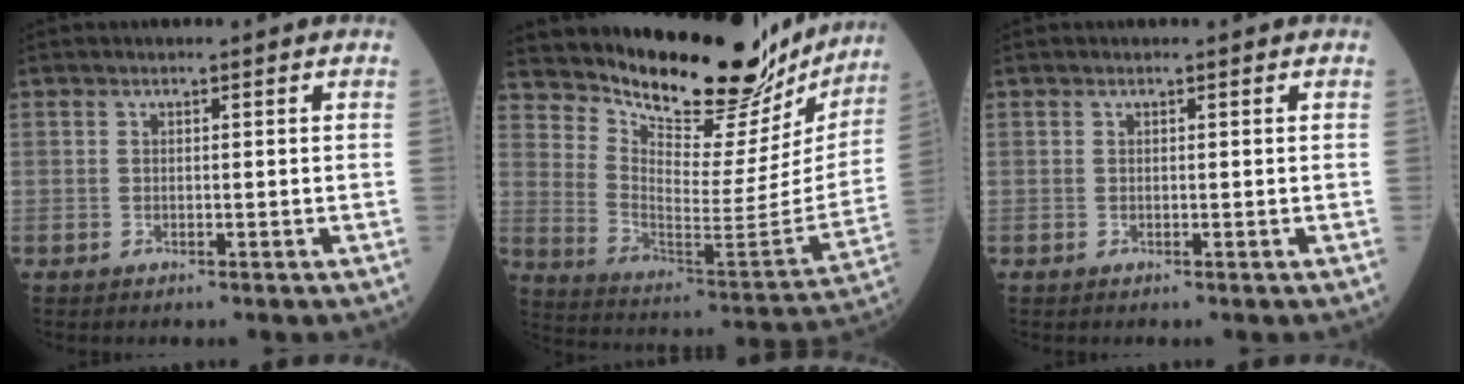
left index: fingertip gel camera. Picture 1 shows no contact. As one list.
[{"total": 24.3, "force": [21.9, 6.3, 8.3], "torque": [-0.131, -0.071, 0.305]}, {"total": 0.0}]